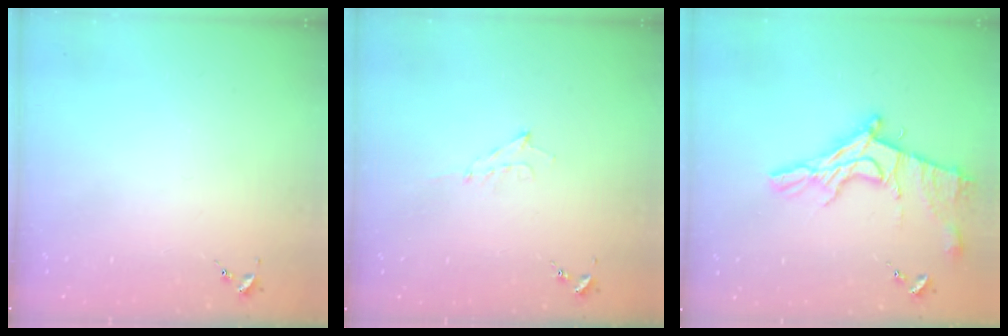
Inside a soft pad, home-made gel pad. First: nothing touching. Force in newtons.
{"total": 4.6, "press": 4.6, "slide": 0.7}
{"total": 15.5, "press": 15.5, "slide": 1.1}